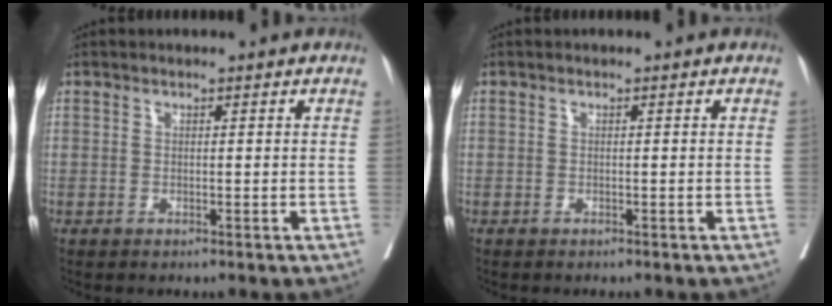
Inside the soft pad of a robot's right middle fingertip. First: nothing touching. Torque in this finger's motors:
{"motor_torque": [0.34, -0.46, 0.00, 0.00]}